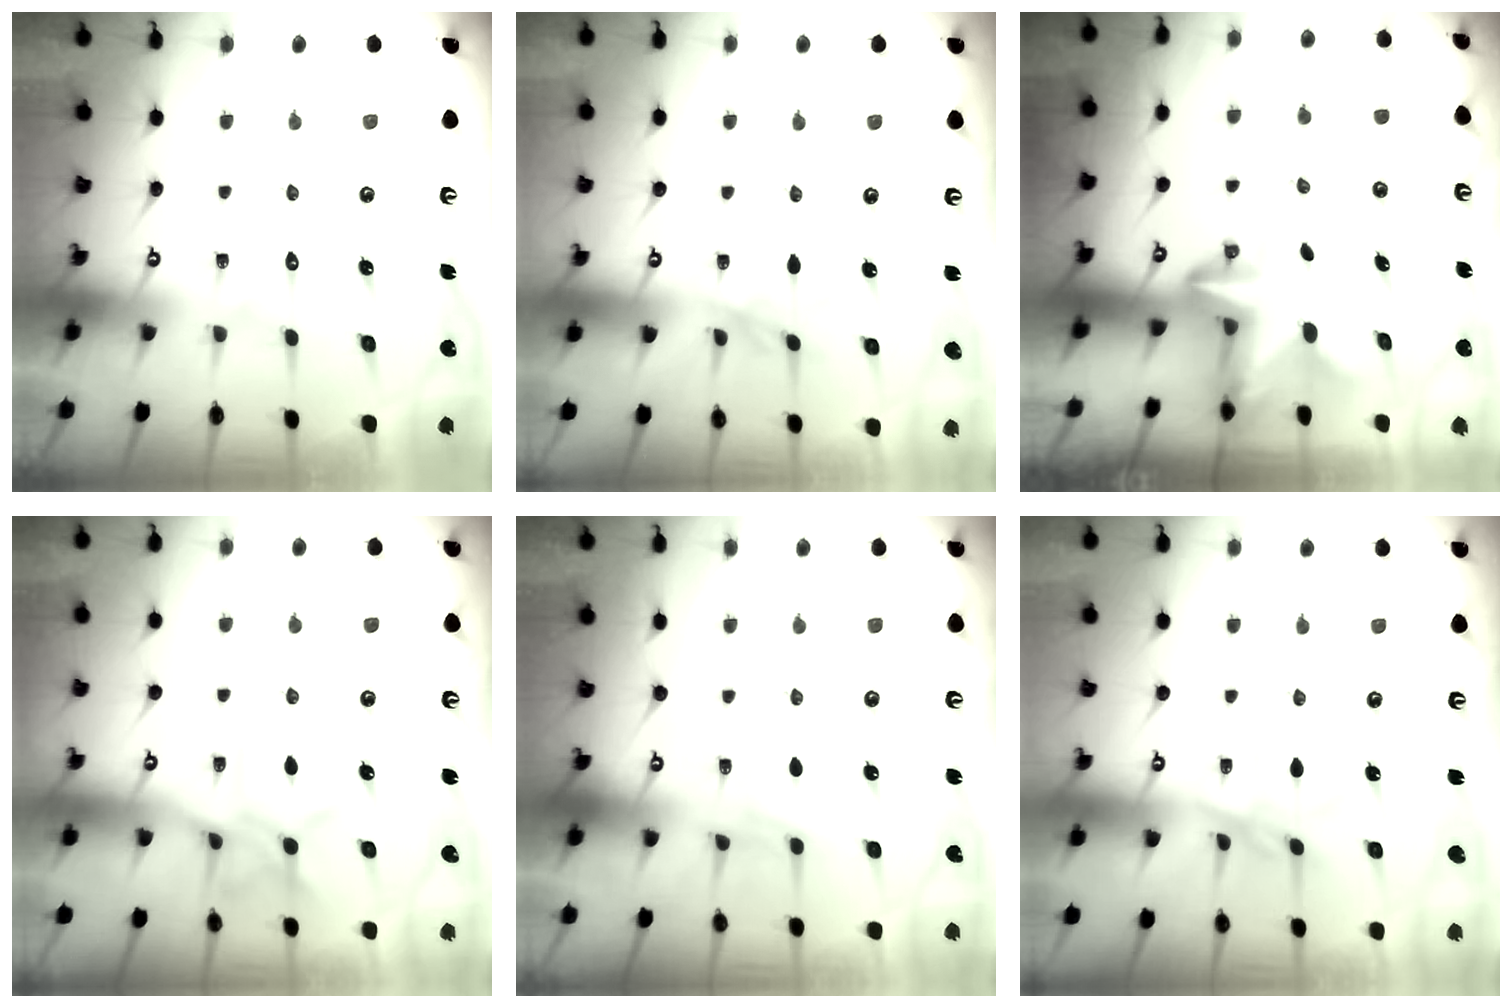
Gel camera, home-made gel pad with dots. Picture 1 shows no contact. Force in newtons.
{"total": 1.7, "press": 1.7, "slide": 0.4}
{"total": 2.4, "press": 2.4, "slide": 0.4}
{"total": 7.8, "press": 7.8, "slide": 0.5}
{"total": 6.3, "press": 6.3, "slide": 0.5}
{"total": 4.7, "press": 4.6, "slide": 0.5}